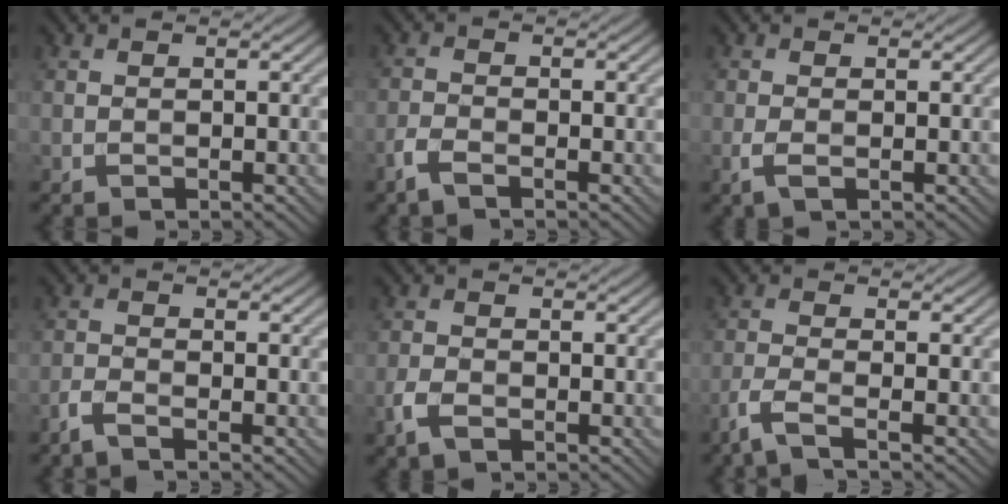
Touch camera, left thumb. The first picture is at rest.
{"total": 2.5, "force": [-1.8, 0.7, 1.6], "torque": [-0.042, -0.004, -0.046]}
{"total": 1.8, "force": [-0.6, 0.6, 1.6], "torque": [-0.042, -0.004, -0.015]}
{"total": 2.4, "force": [-1.8, 0.4, 1.5], "torque": [-0.035, -0.004, -0.046]}
{"total": 2.9, "force": [-1.6, 1.5, 1.9], "torque": [-0.046, -0.005, -0.036]}
{"total": 3.7, "force": [-2.3, 0.6, 2.8], "torque": [-0.058, -0.004, -0.066]}